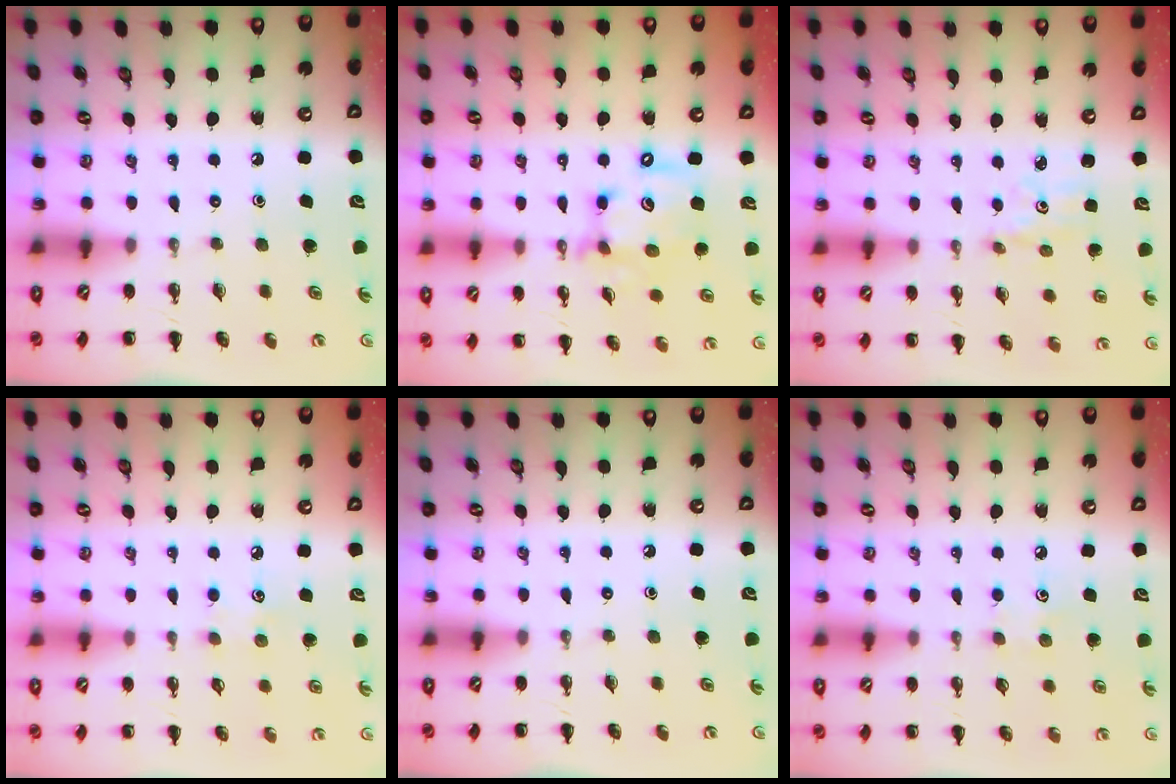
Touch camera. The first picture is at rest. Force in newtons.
{"total": 13.6, "press": 13.3, "slide": 2.6}
{"total": 2.6, "press": 2.4, "slide": 0.9}
{"total": 4.3, "press": 4.2, "slide": 1.0}
{"total": 0.0}
{"total": 4.7, "press": 4.5, "slide": 1.2}